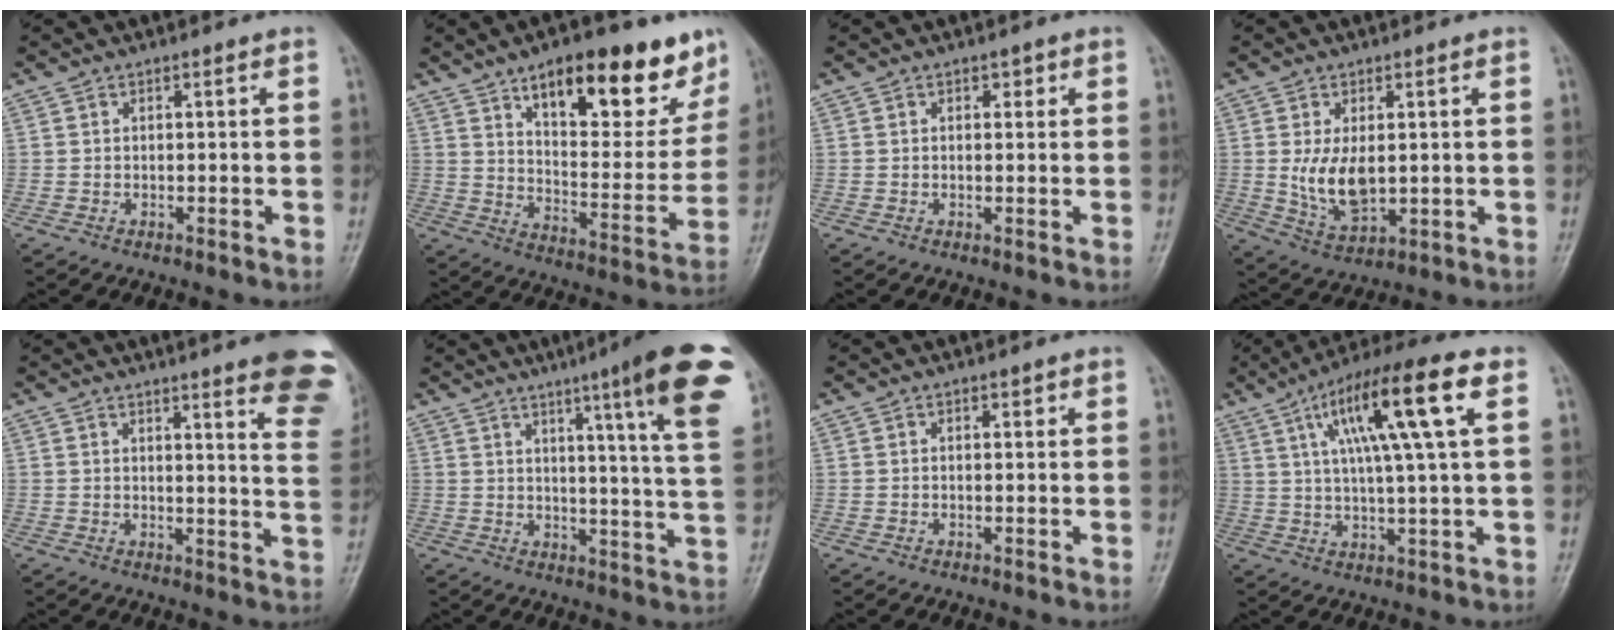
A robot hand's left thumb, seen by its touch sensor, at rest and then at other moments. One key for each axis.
{"total": 22.1, "fx": 13.5, "fy": 8.8, "fz": 15.1, "tx": -0.158, "ty": -0.052, "tz": 0.205}
{"total": 1.3, "fx": 0.6, "fy": 0.9, "fz": 0.8, "tx": 0.001, "ty": 0.000, "tz": 0.007}
{"total": 7.9, "fx": 0.4, "fy": 4.4, "fz": 6.6, "tx": -0.110, "ty": -0.012, "tz": 0.020}
{"total": 15.8, "fx": 10.8, "fy": 2.1, "fz": 11.3, "tx": -0.114, "ty": -0.063, "tz": 0.111}
{"total": 19.4, "fx": 10.5, "fy": 1.4, "fz": 16.3, "tx": -0.193, "ty": -0.043, "tz": 0.123}
{"total": 1.0, "fx": 0.5, "fy": 0.5, "fz": 0.7, "tx": -0.005, "ty": 0.001, "tz": 0.005}
{"total": 15.9, "fx": 5.6, "fy": 2.1, "fz": 14.7, "tx": -0.262, "ty": 0.011, "tz": 0.088}